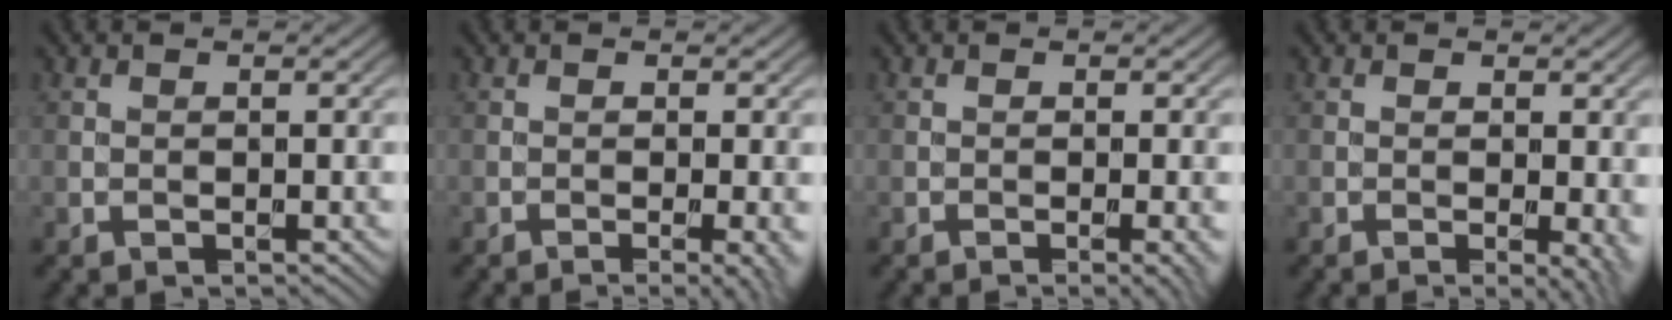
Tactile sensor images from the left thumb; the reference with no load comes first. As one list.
[{"total": 3.0, "force": [-0.9, 0.5, 2.9], "torque": [-0.043, -0.002, -0.015]}, {"total": 2.1, "force": [-0.7, 0.3, 2.0], "torque": [-0.029, 0.000, -0.014]}, {"total": 3.2, "force": [-0.4, 0.7, 3.1], "torque": [-0.042, -0.007, -0.007]}]